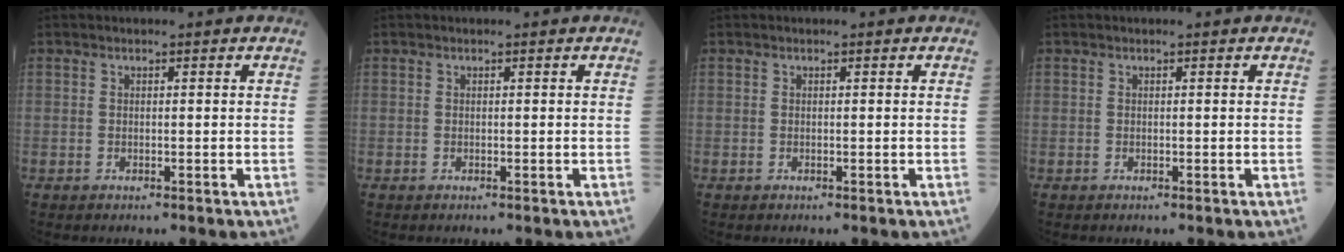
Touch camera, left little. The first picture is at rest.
{"total": 0.0}
{"total": 0.0}
{"total": 0.0}